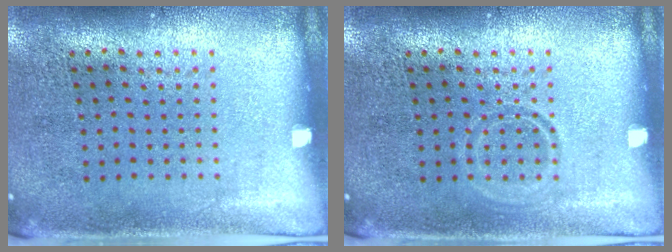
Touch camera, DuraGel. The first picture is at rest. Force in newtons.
{"total": 0.9, "press": 0.9, "slide": 0.2}